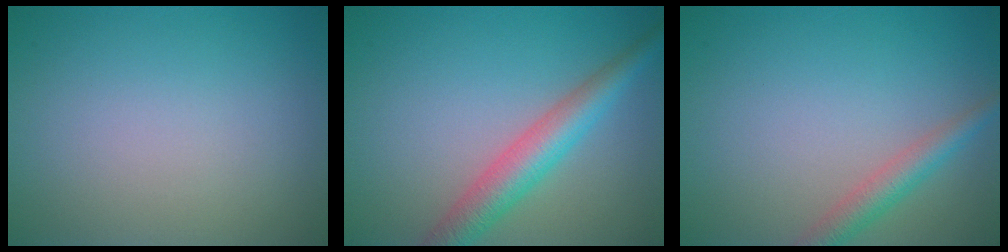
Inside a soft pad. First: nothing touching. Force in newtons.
{"total": 4.6, "press": 4.6, "slide": 0.1}
{"total": 2.7, "press": 2.7, "slide": 0.1}